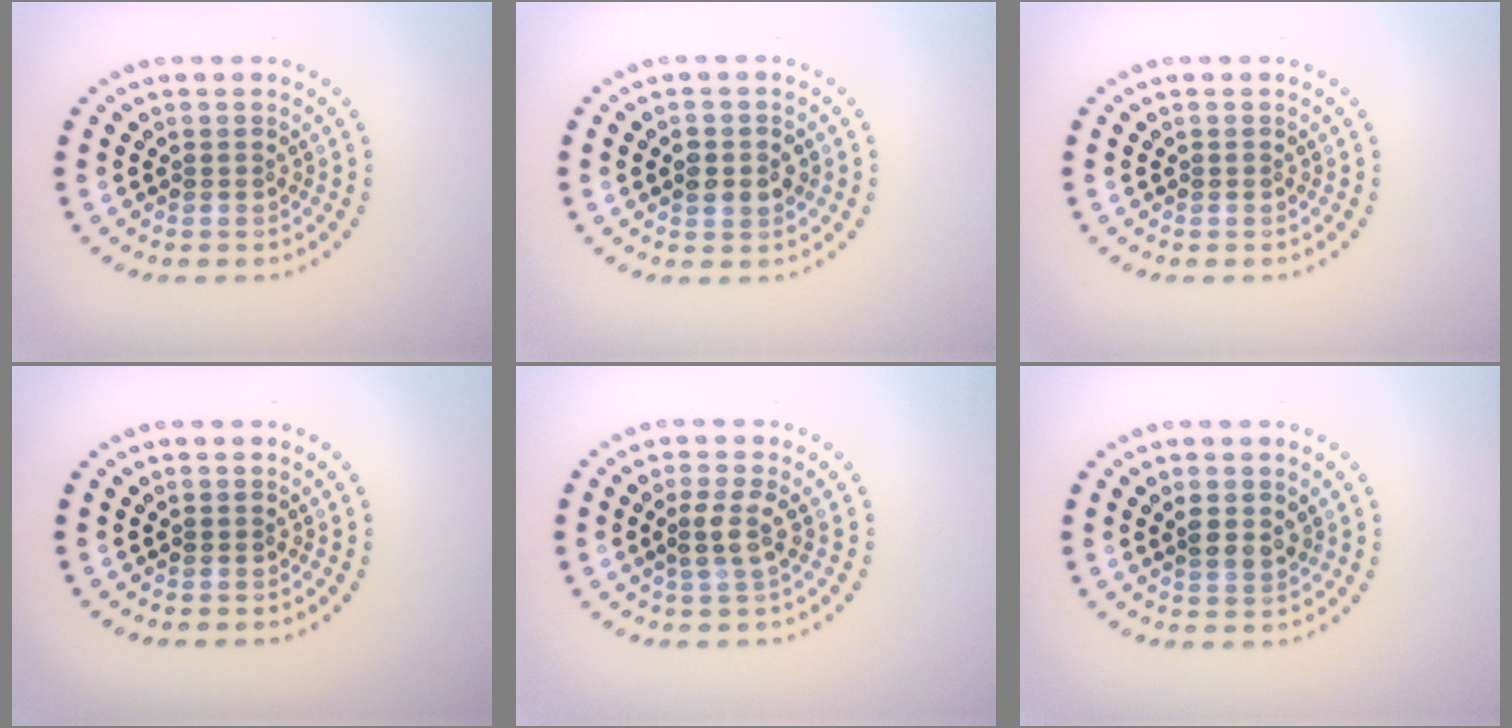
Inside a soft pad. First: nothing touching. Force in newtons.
{"total": 2.8, "press": 2.8, "slide": 0.2}
{"total": 0.0}
{"total": 0.0}
{"total": 2.0, "press": 1.6, "slide": 1.1}
{"total": 1.9, "press": 1.8, "slide": 0.7}